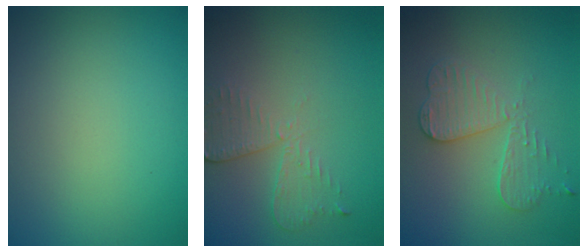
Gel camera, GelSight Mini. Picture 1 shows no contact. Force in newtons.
{"total": 2.6, "press": 2.3, "slide": 1.3}
{"total": 3.3, "press": 3.2, "slide": 0.9}